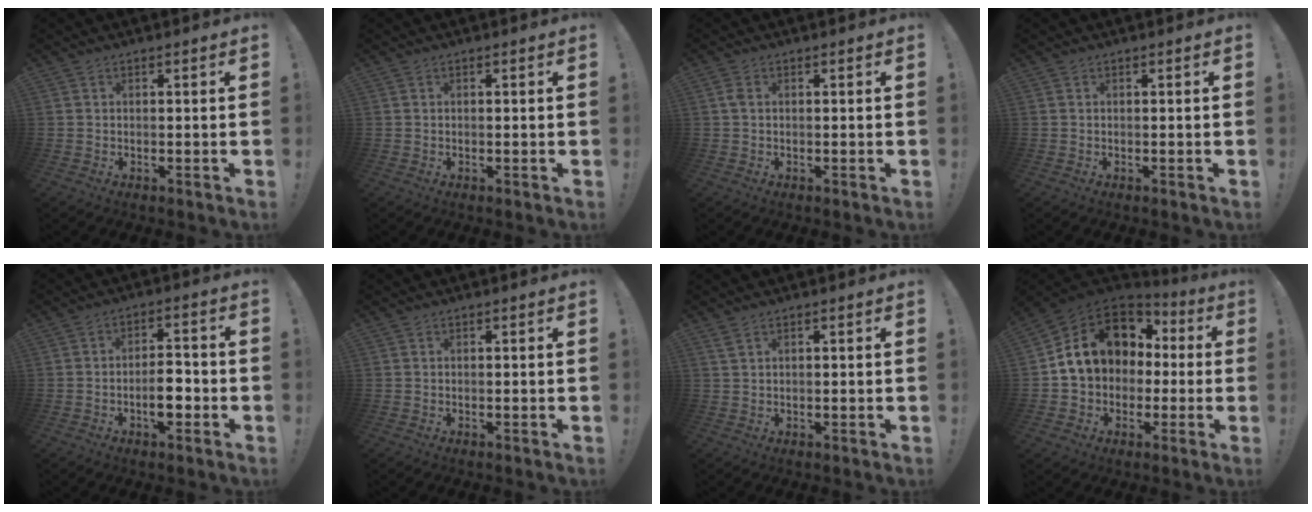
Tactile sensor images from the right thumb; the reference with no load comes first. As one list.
[{"total": 0.0}, {"total": 1.5, "force": [0.2, 0.9, 1.2], "torque": [-0.018, 0.001, 0.002]}, {"total": 0.0}, {"total": 7.5, "force": [-2.7, 3.5, 6.1], "torque": [-0.094, 0.009, -0.049]}, {"total": 0.0}, {"total": 1.9, "force": [1.3, 0.4, 1.4], "torque": [-0.021, -0.003, 0.022]}, {"total": 16.3, "force": [3.7, 12.9, 9.2], "torque": [-0.143, -0.001, 0.089]}]